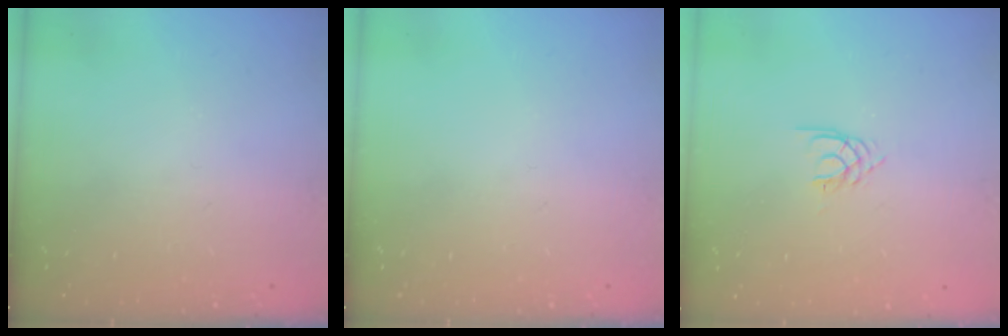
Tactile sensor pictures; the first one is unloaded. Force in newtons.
{"total": 0.0}
{"total": 1.9, "press": 1.9, "slide": 0.2}